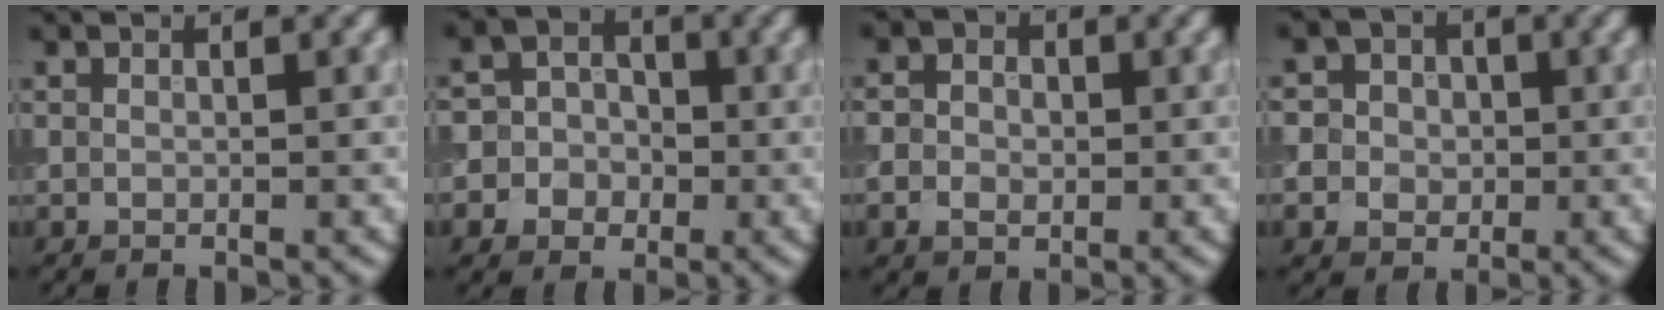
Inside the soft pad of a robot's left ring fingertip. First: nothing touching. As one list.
[{"total": 7.4, "force": [-1.9, 7.0, 1.7], "torque": [-0.016, 0.009, -0.063]}, {"total": 3.7, "force": [-0.2, 3.1, 2.0], "torque": [-0.018, 0.006, -0.021]}, {"total": 7.5, "force": [0.3, 7.1, 2.5], "torque": [-0.054, 0.029, -0.020]}]